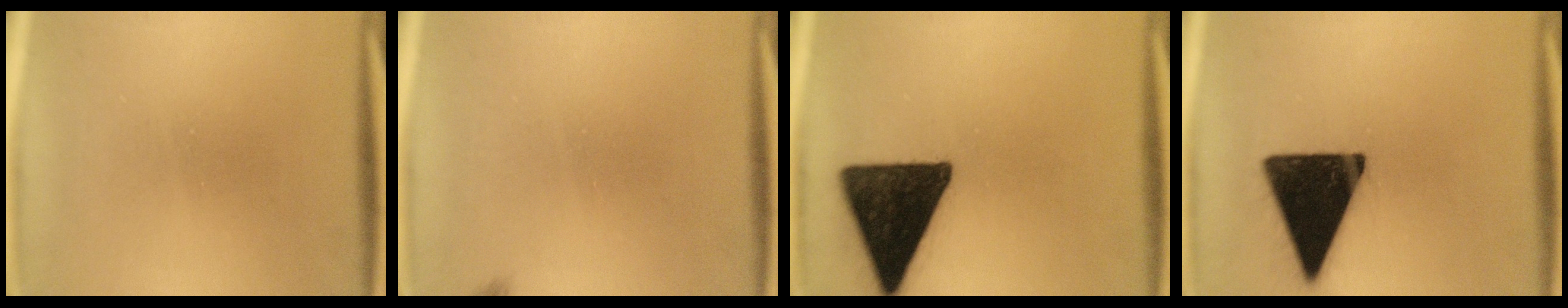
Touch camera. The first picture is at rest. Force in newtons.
{"total": 0.9}
{"total": 17.4}
{"total": 18.4}